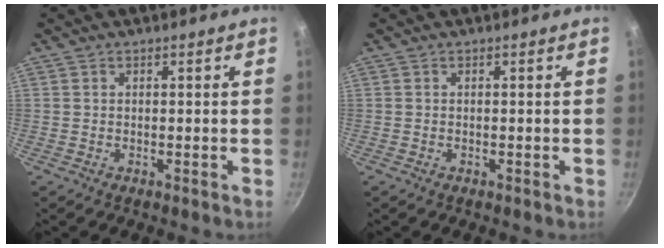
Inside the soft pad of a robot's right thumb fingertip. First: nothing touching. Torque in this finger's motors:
{"motor_torque": [-0.02, -0.10, -0.15, 0.01, -0.02]}